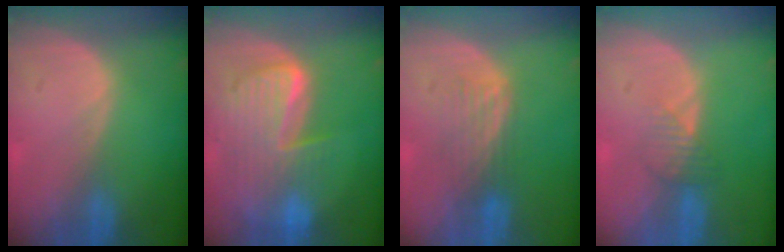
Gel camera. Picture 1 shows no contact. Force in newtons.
{"total": 10.1, "press": 8.7, "slide": 5.1}
{"total": 4.3, "press": 3.6, "slide": 2.4}
{"total": 2.4, "press": 2.4, "slide": 0.1}